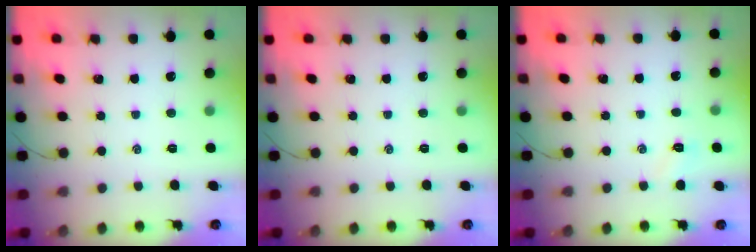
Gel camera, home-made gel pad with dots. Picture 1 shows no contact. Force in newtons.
{"total": 0.0}
{"total": 2.9, "press": 2.8, "slide": 0.8}